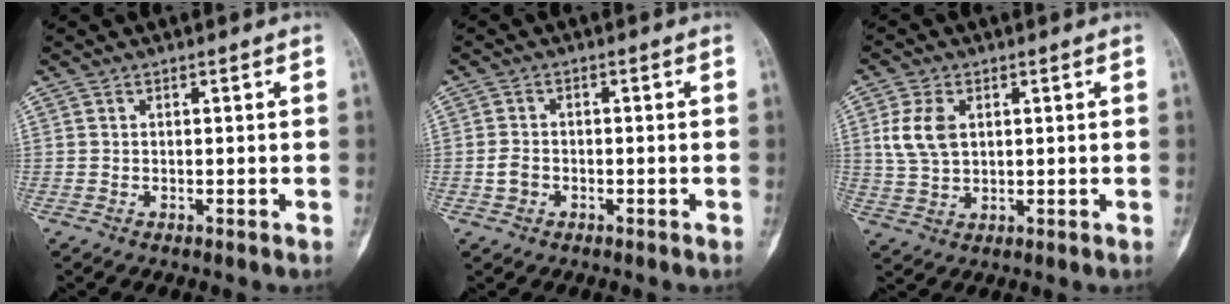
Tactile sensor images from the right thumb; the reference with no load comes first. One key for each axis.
{"total": 2.6, "fx": -0.9, "fy": 2.1, "fz": 1.4, "tx": -0.021, "ty": 0.011, "tz": -0.016}
{"total": 7.1, "fx": 1.8, "fy": 4.5, "fz": 5.2, "tx": -0.102, "ty": -0.001, "tz": 0.042}